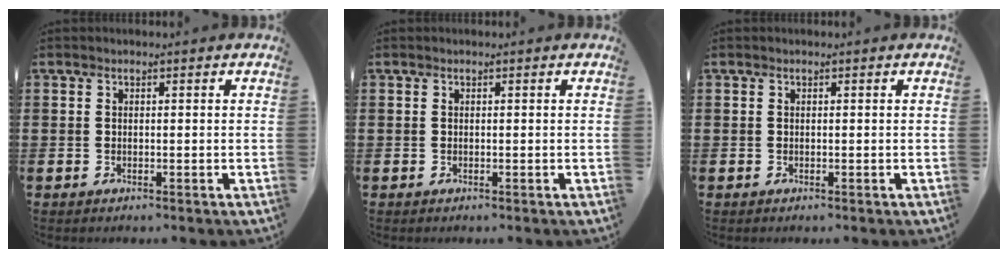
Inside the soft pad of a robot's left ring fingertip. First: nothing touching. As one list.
[{"total": 0.0}, {"total": 0.0}]